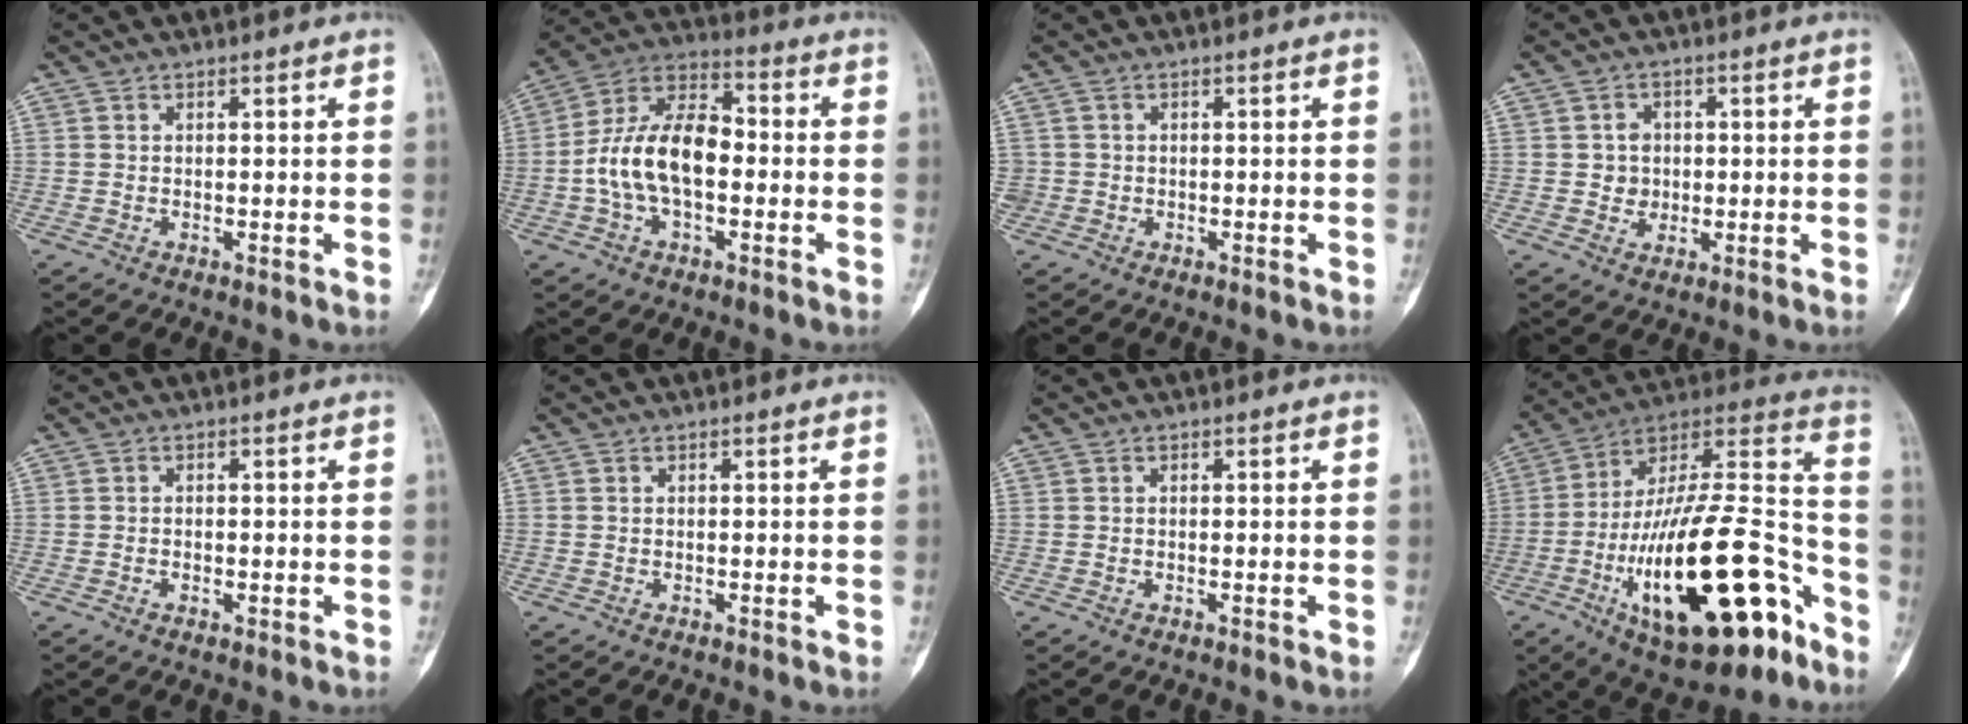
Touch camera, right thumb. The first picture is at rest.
{"total": 14.8, "force": [-1.7, 8.5, 12.1], "torque": [-0.219, 0.042, -0.036]}
{"total": 1.1, "force": [-0.2, 1.1, 0.0], "torque": [0.009, 0.007, -0.006]}
{"total": 4.0, "force": [0.1, 3.7, 1.5], "torque": [-0.001, 0.005, 0.002]}
{"total": 1.1, "force": [-0.4, 0.7, 0.8], "torque": [-0.018, 0.007, -0.005]}
{"total": 0.0}
{"total": 0.0}
{"total": 32.5, "force": [-14.0, 12.6, 26.5], "torque": [-0.421, 0.077, -0.213]}